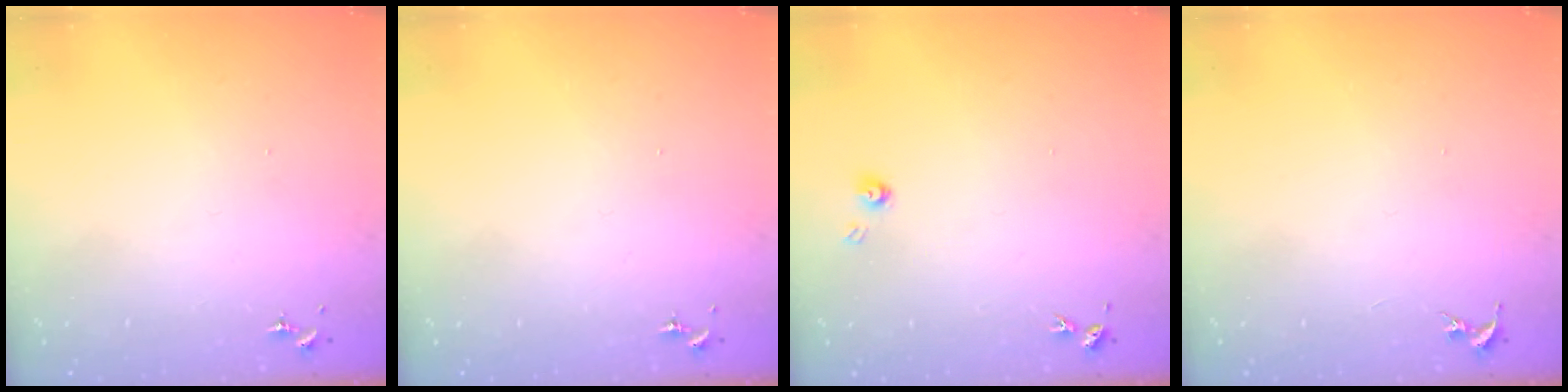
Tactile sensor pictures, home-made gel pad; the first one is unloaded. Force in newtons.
{"total": 0.0}
{"total": 3.9, "press": 3.9, "slide": 0.5}
{"total": 0.0}